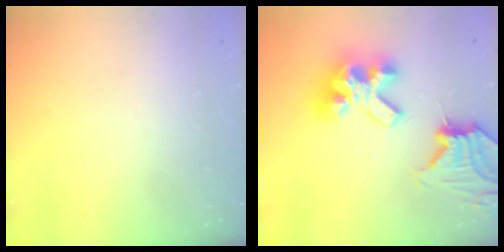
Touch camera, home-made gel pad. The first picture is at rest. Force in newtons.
{"total": 16.5, "press": 16.4, "slide": 1.7}